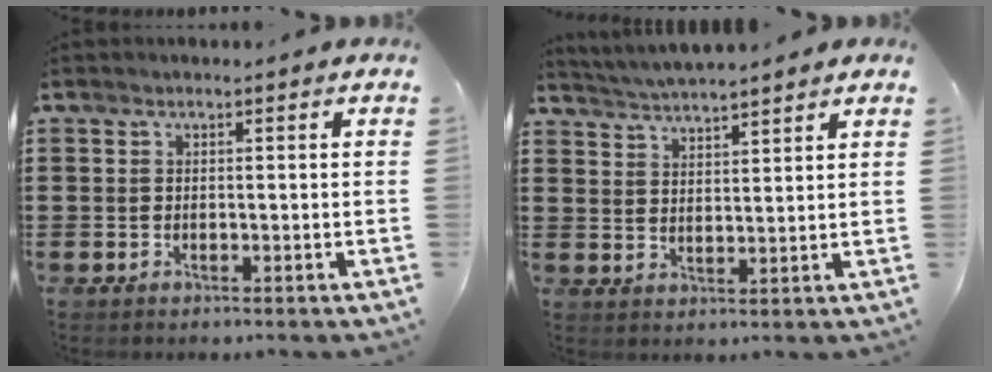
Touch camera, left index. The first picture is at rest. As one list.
[{"total": 3.7, "force": [3.6, -0.3, 0.3], "torque": [-0.020, -0.013, 0.064]}]